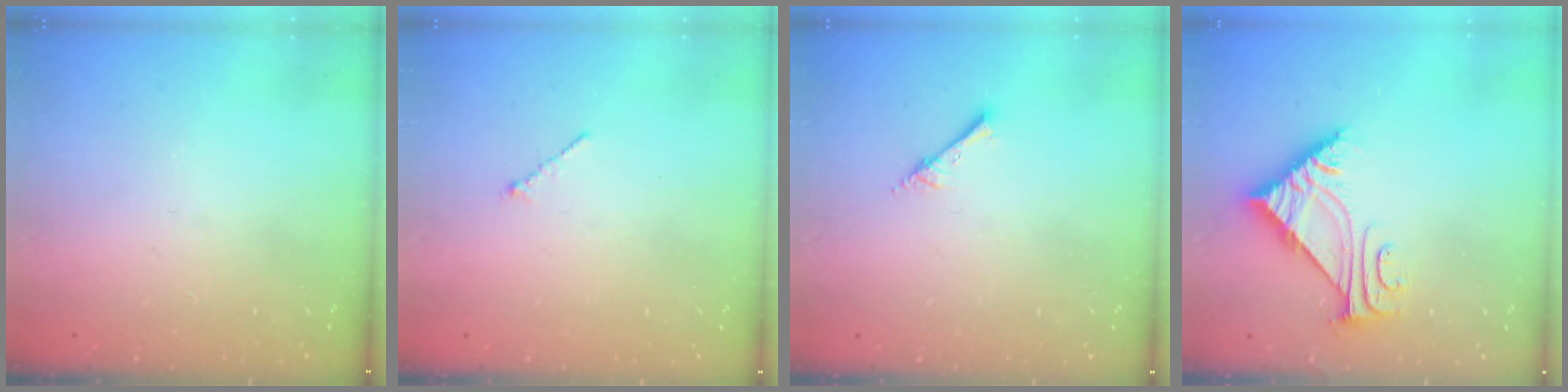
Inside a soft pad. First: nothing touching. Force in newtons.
{"total": 1.2, "press": 1.2, "slide": 0.4}
{"total": 3.6, "press": 3.6, "slide": 0.4}
{"total": 8.2, "press": 8.2, "slide": 0.5}